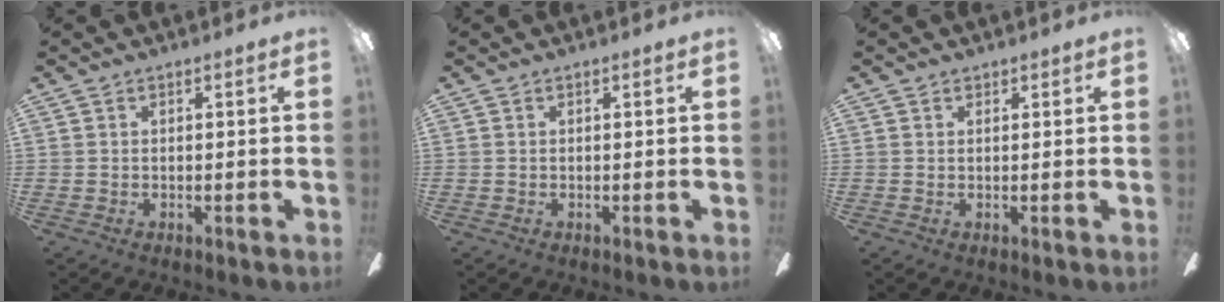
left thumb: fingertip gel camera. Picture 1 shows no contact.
{"total": 0.0}
{"total": 1.1, "force": [0.8, 0.7, 0.0], "torque": [-0.001, 0.002, 0.016]}